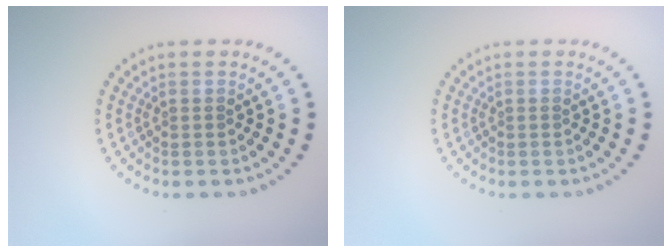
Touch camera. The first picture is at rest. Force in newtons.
{"total": 0.0}